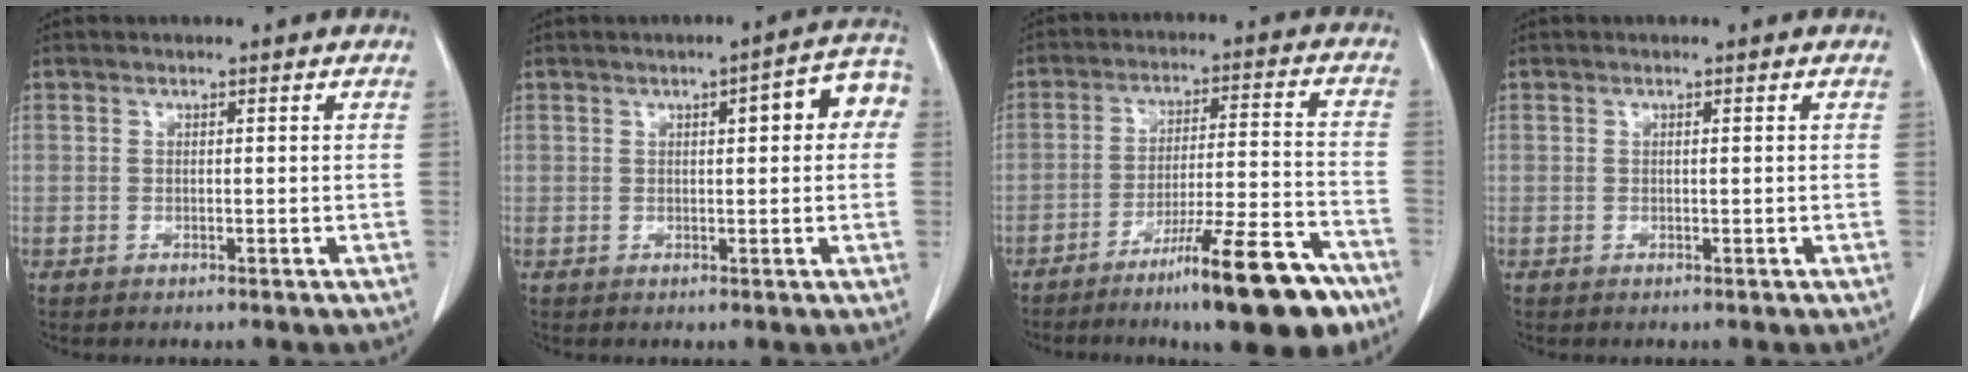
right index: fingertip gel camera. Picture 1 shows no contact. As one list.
[{"total": 6.5, "force": [1.4, 1.7, 6.1], "torque": [-0.070, 0.026, 0.011]}, {"total": 15.5, "force": [-10.5, 1.5, 11.4], "torque": [-0.156, 0.004, -0.163]}, {"total": 0.0}]